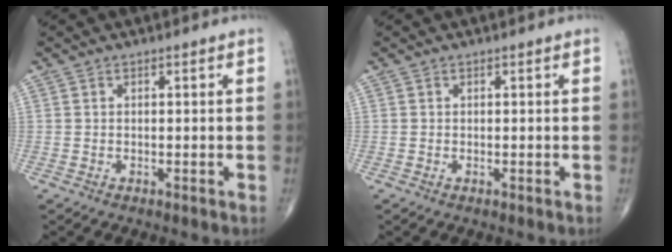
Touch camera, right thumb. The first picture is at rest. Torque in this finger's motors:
{"motor_torque": [-0.37, 0.11, 0.12, 0.10, 0.03]}